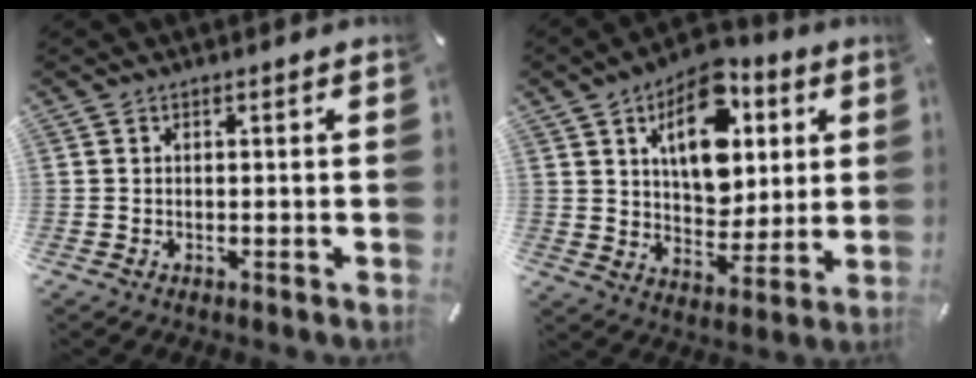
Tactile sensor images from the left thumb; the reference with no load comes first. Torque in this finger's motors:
{"motor_torque": [0.40, 0.64, 2.04, -0.73, 0.15]}